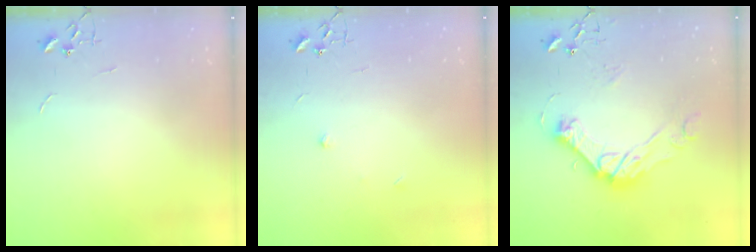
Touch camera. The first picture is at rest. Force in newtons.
{"total": 4.8, "press": 4.8, "slide": 0.6}
{"total": 14.5, "press": 14.4, "slide": 1.1}